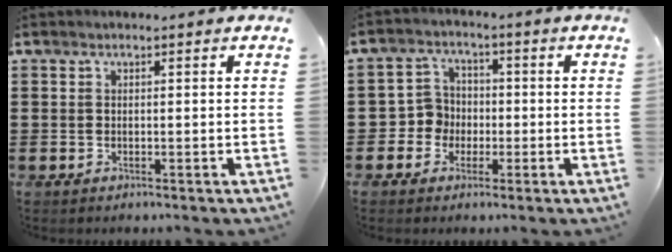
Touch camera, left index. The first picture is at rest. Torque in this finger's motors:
{"motor_torque": [0.64, 0.60, 0.06, 0.00]}